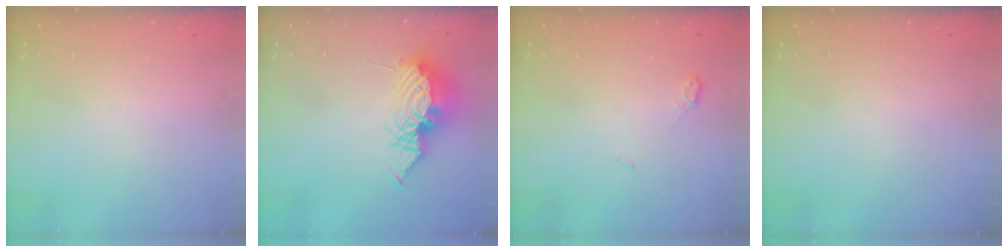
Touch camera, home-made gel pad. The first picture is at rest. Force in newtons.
{"total": 12.6, "press": 11.7, "slide": 4.7}
{"total": 3.9, "press": 3.8, "slide": 0.6}
{"total": 0.0}